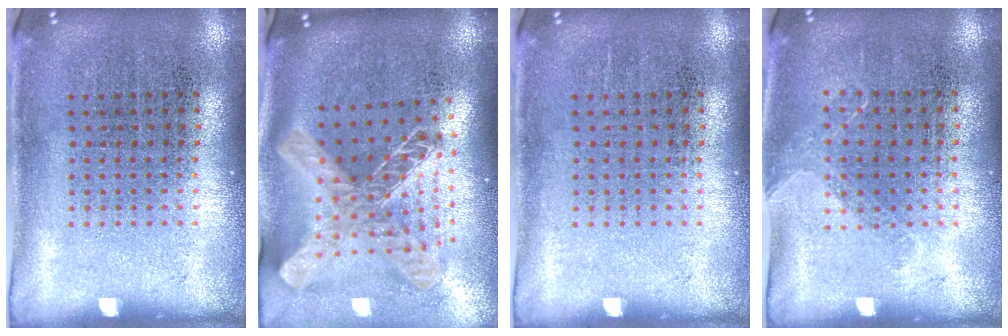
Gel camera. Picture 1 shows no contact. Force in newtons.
{"total": 2.3, "press": 1.7, "slide": 1.5}
{"total": 0.0}
{"total": 1.0, "press": 0.8, "slide": 0.6}